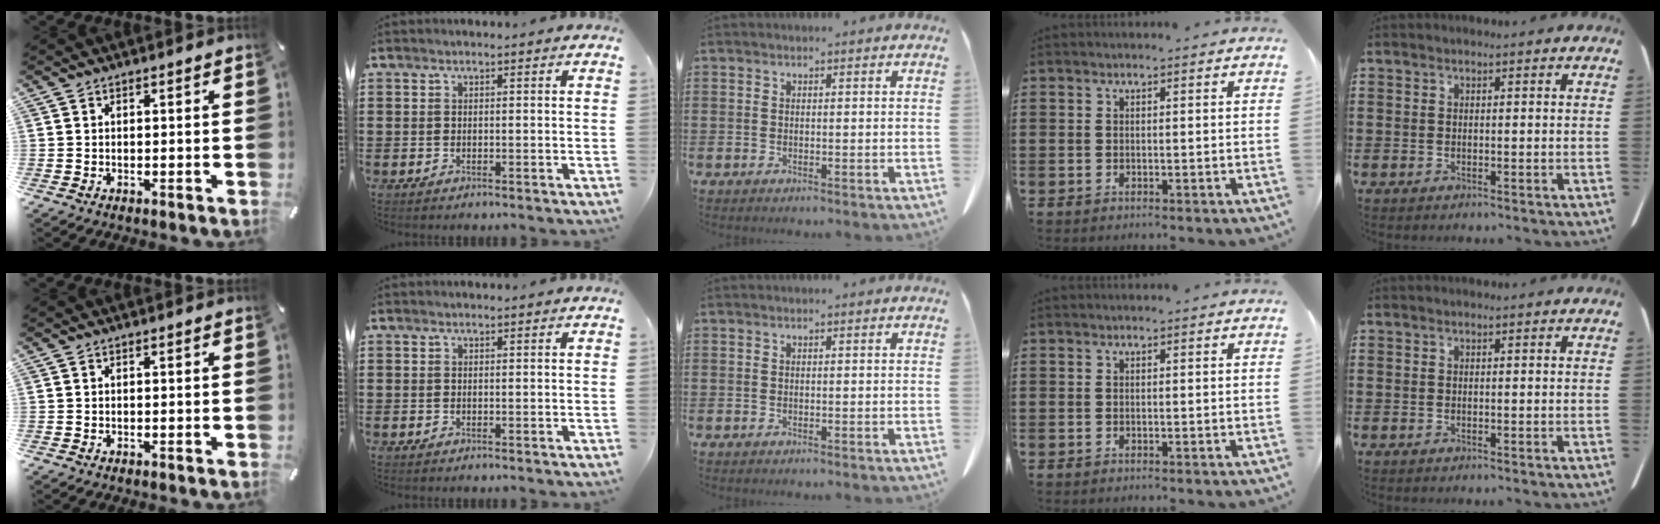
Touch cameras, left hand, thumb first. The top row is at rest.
{}